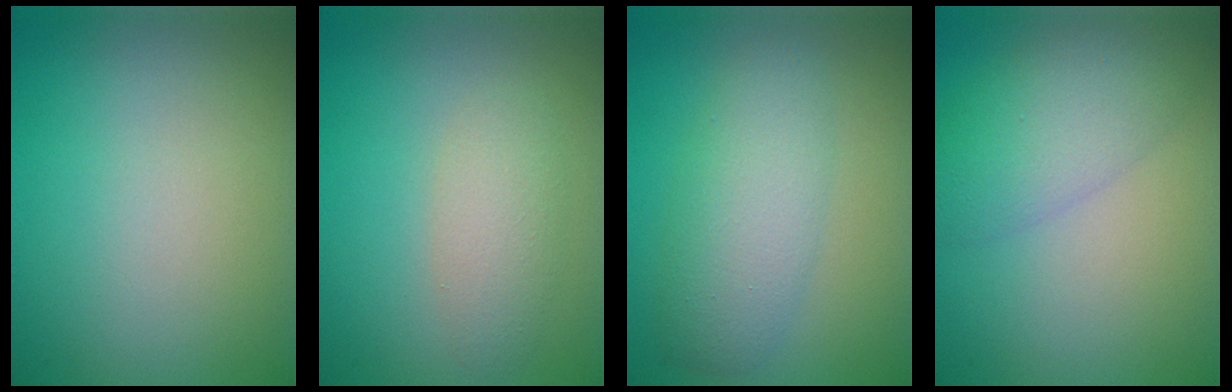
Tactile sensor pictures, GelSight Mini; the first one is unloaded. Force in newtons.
{"total": 2.5, "press": 2.5, "slide": 0.2}
{"total": 4.5, "press": 4.5, "slide": 0.1}
{"total": 4.5, "press": 4.5, "slide": 0.2}